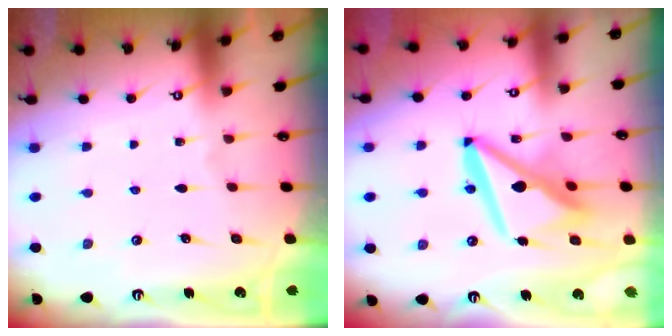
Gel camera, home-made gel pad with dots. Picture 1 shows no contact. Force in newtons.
{"total": 13.9, "press": 13.8, "slide": 1.9}